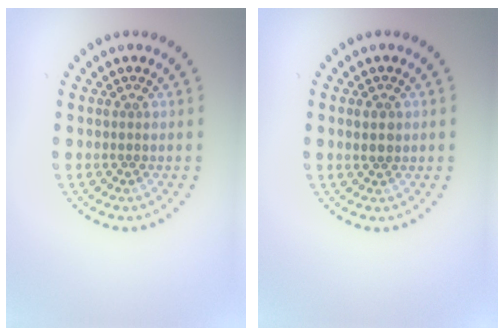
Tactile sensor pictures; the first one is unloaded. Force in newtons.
{"total": 1.5, "press": 1.4, "slide": 0.4}